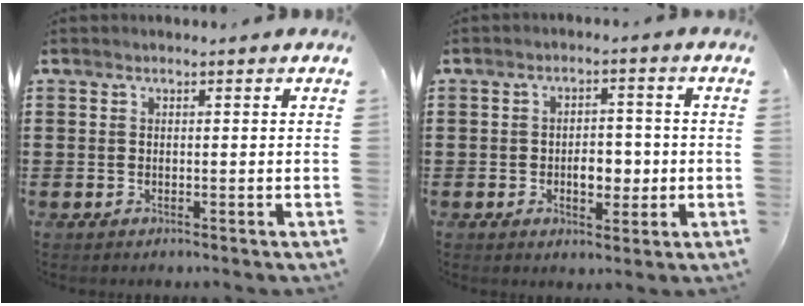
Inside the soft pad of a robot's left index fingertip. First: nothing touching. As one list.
[{"total": 4.9, "force": [-1.0, 2.8, 3.8], "torque": [-0.057, 0.001, -0.024]}]